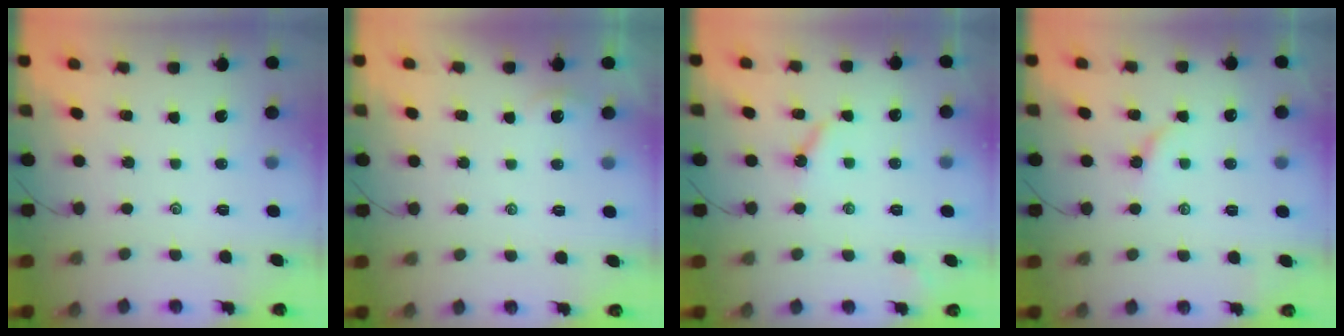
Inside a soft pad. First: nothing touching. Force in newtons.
{"total": 0.0}
{"total": 3.8, "press": 3.8, "slide": 0.5}
{"total": 2.7, "press": 2.6, "slide": 0.5}